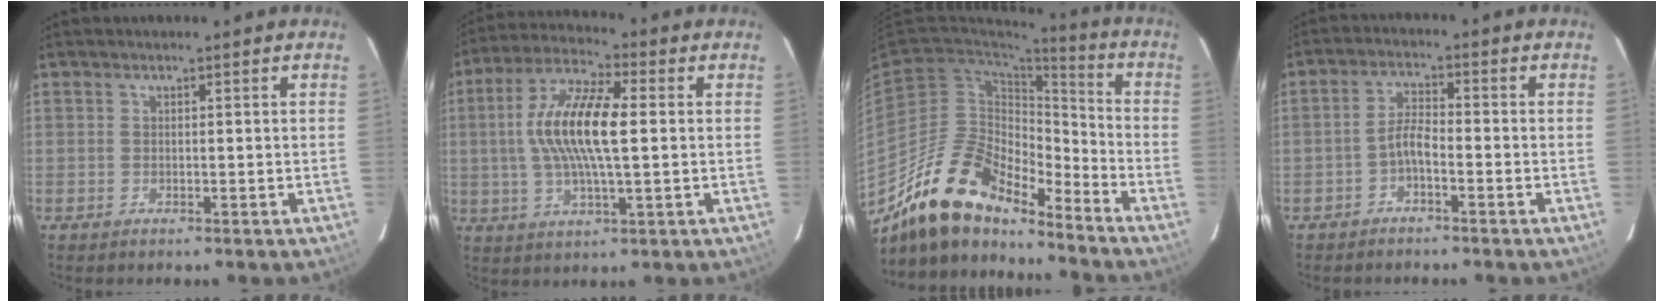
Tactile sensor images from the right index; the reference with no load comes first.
{"total": 13.8, "force": [1.0, 3.7, 13.2], "torque": [-0.264, 0.013, 0.014]}
{"total": 17.9, "force": [-14.8, 5.9, 8.0], "torque": [-0.148, 0.006, -0.271]}
{"total": 3.1, "force": [-2.0, 0.8, 2.3], "torque": [-0.052, 0.011, -0.039]}